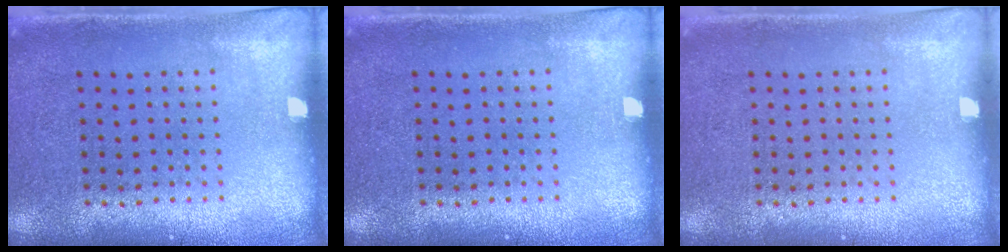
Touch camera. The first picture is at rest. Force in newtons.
{"total": 0.0}
{"total": 0.0}